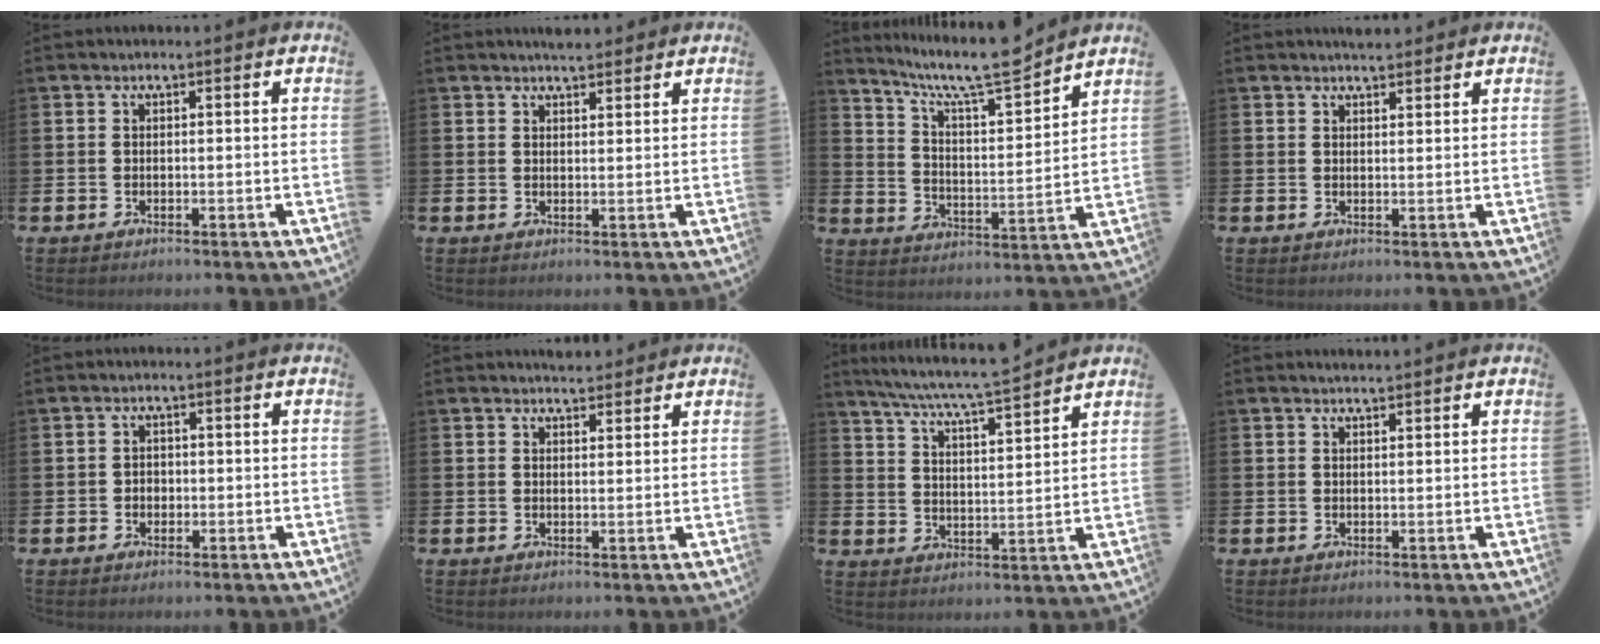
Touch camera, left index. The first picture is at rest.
{"total": 2.9, "force": [2.8, 0.5, 0.0], "torque": [0.004, -0.015, 0.050]}
{"total": 9.3, "force": [8.3, 1.1, 4.0], "torque": [-0.095, -0.061, 0.139]}
{"total": 2.4, "force": [2.4, 0.4, 0.0], "torque": [0.007, -0.012, 0.042]}
{"total": 1.4, "force": [-0.2, 1.3, 0.5], "torque": [0.000, 0.002, -0.010]}
{"total": 2.7, "force": [2.6, 0.5, -0.2], "torque": [0.009, -0.014, 0.047]}
{"total": 7.1, "force": [6.7, -0.3, 2.3], "torque": [-0.071, -0.050, 0.115]}
{"total": 1.4, "force": [1.3, 0.1, 0.1], "torque": [0.008, -0.007, 0.022]}